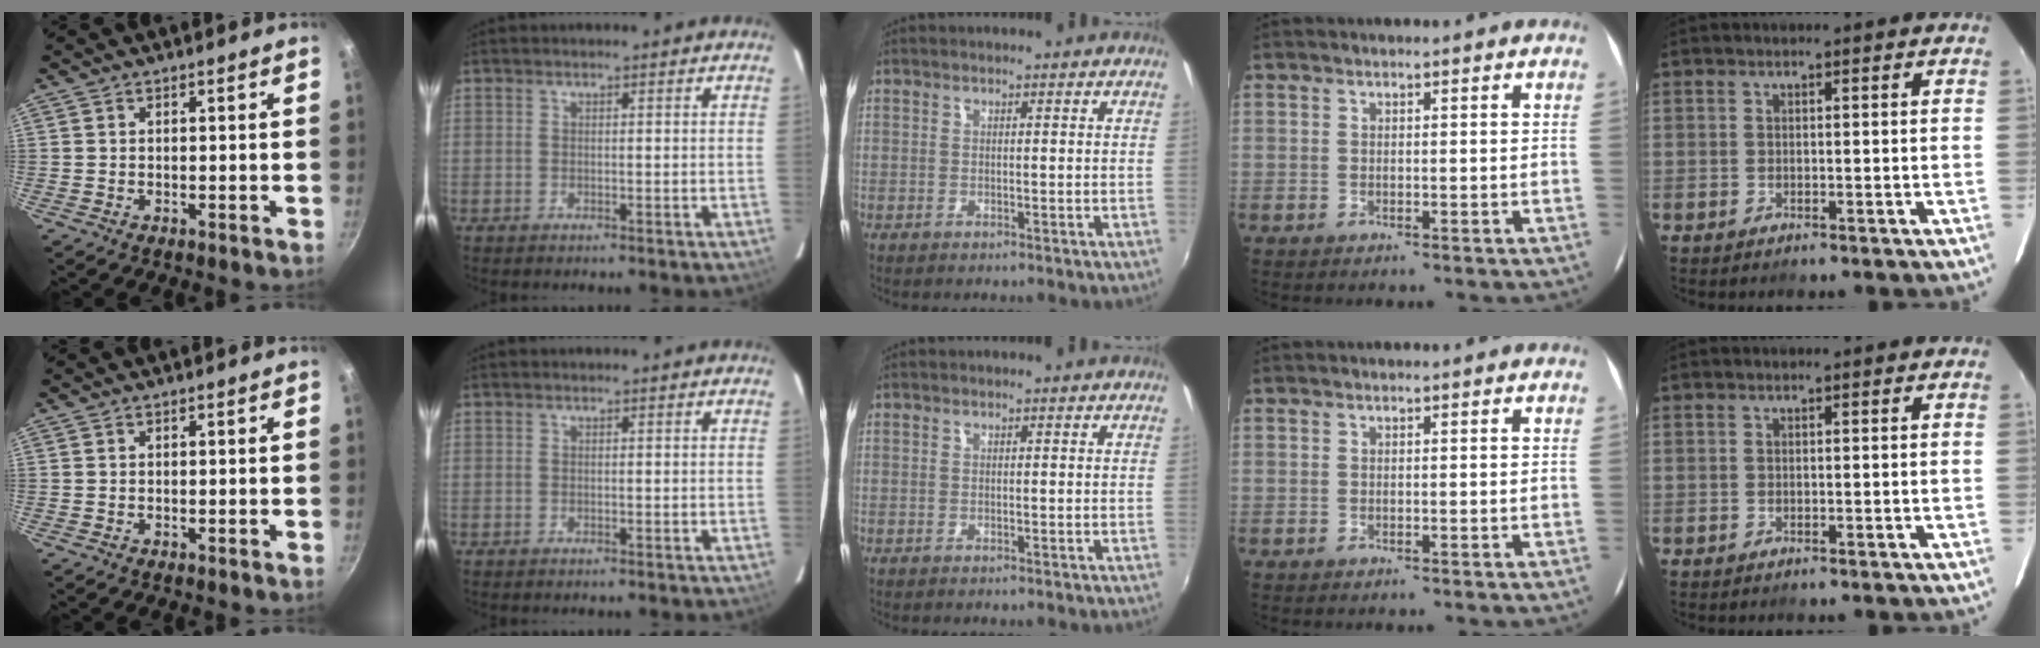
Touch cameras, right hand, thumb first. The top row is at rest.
{}